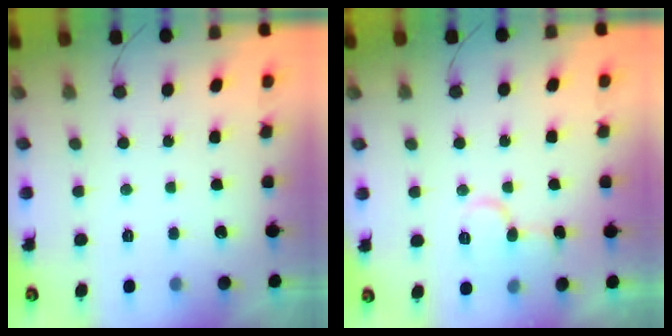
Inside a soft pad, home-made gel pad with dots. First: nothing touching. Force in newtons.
{"total": 9.0, "press": 8.9, "slide": 0.7}